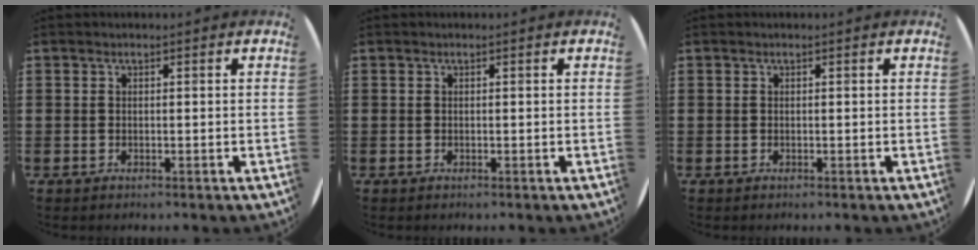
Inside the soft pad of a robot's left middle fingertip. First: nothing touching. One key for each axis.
{"total": 0.0}
{"total": 0.0}